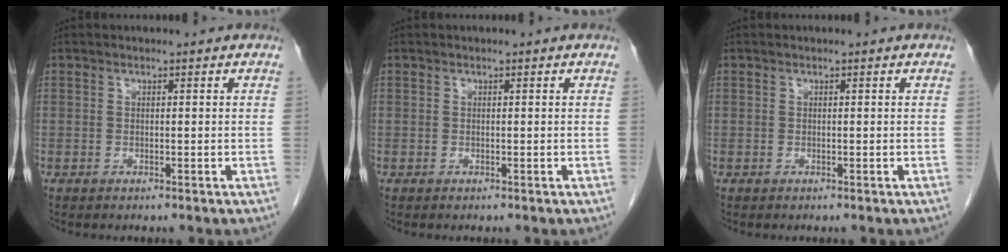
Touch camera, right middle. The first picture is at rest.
{"total": 0.0}
{"total": 0.0}